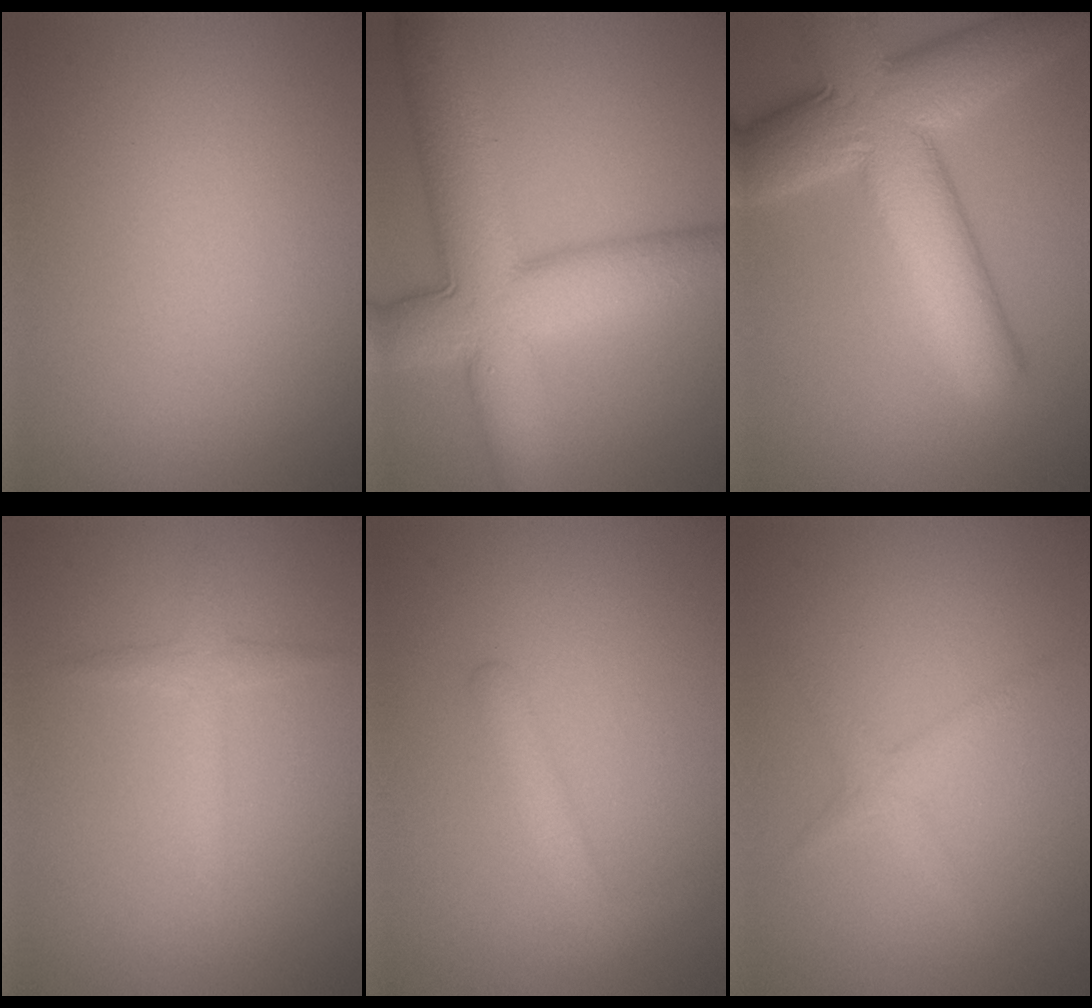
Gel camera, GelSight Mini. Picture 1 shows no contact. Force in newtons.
{"total": 10.7, "press": 10.7, "slide": 0.3}
{"total": 11.0, "press": 11.0, "slide": 0.1}
{"total": 1.7, "press": 1.7, "slide": 0.0}
{"total": 2.0, "press": 1.9, "slide": 0.1}
{"total": 1.0, "press": 1.0, "slide": 0.1}